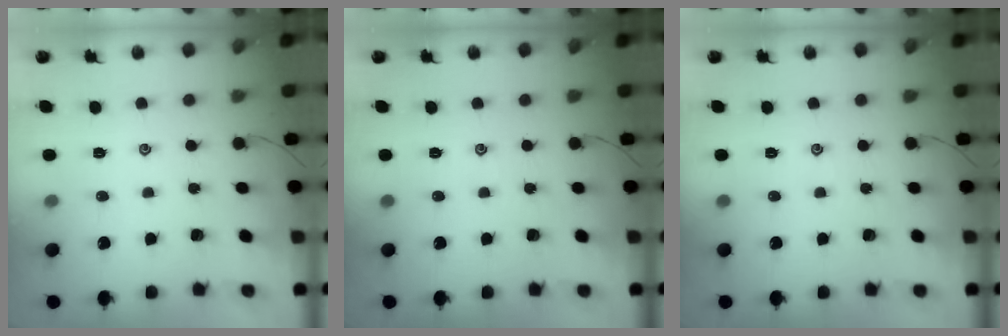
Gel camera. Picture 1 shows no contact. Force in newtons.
{"total": 0.0}
{"total": 0.0}